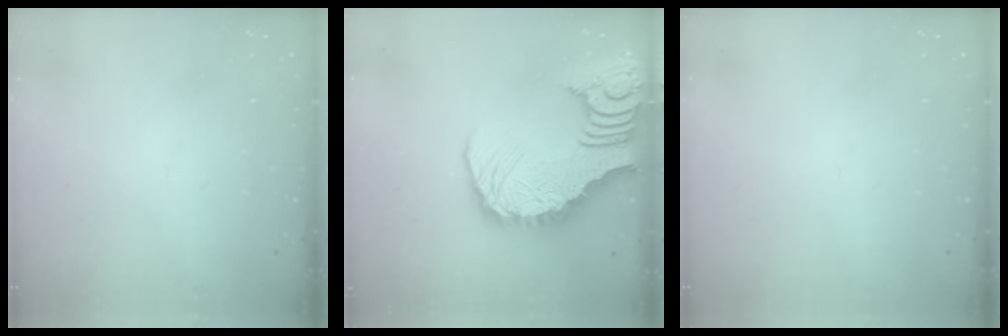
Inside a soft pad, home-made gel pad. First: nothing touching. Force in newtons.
{"total": 17.5, "press": 17.3, "slide": 1.9}
{"total": 0.0}